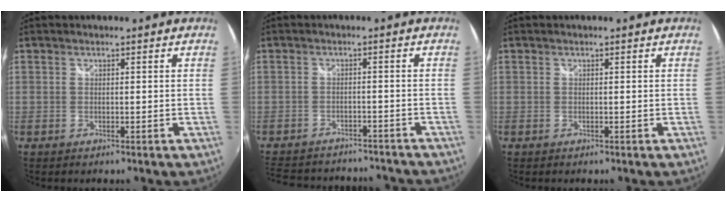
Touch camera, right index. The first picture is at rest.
{"total": 16.8, "force": [-14.4, 6.0, 6.1], "torque": [-0.140, 0.011, -0.194]}
{"total": 0.0}